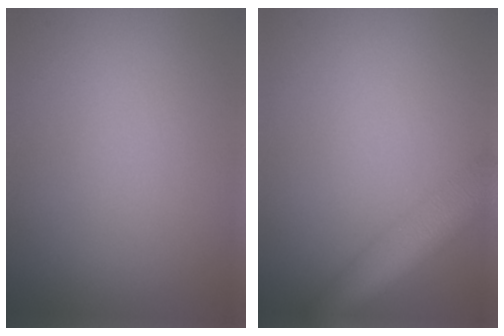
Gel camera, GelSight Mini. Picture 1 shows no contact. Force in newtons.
{"total": 6.9, "press": 6.9, "slide": 0.3}